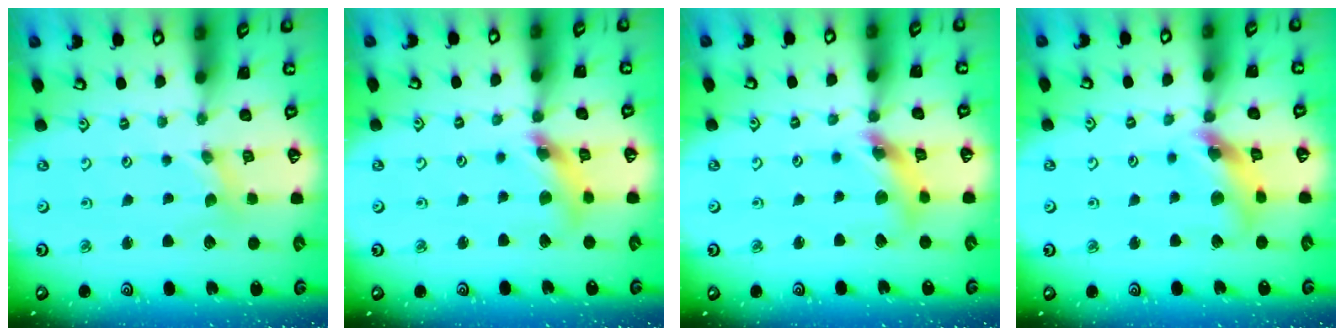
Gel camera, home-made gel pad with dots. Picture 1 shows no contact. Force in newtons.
{"total": 10.1, "press": 10.1, "slide": 1.0}
{"total": 11.1, "press": 11.0, "slide": 1.1}
{"total": 11.7, "press": 11.6, "slide": 1.5}